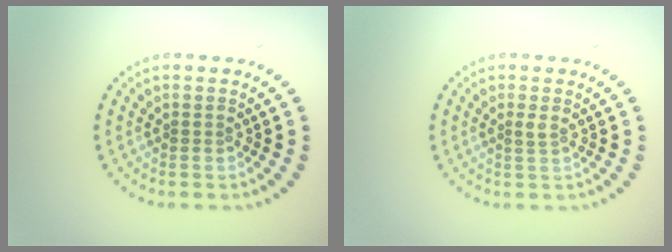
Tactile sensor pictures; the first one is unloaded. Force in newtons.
{"total": 0.8, "press": 0.6, "slide": 0.5}